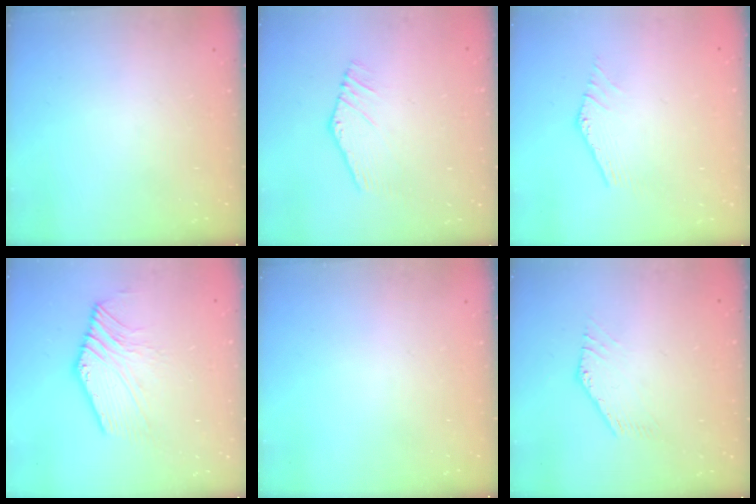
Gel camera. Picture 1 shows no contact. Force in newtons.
{"total": 4.0, "press": 4.0, "slide": 0.1}
{"total": 0.7, "press": 0.7, "slide": 0.3}
{"total": 5.0, "press": 4.9, "slide": 1.1}
{"total": 0.0}
{"total": 0.8, "press": 0.7, "slide": 0.4}